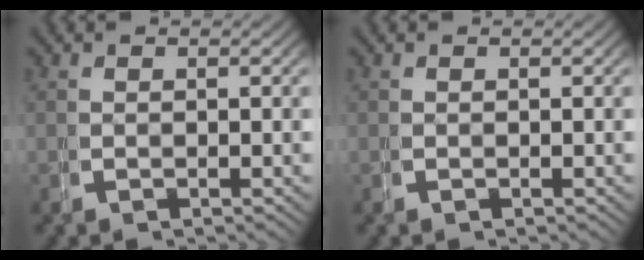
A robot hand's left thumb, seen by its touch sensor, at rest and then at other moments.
{"total": 0.0}